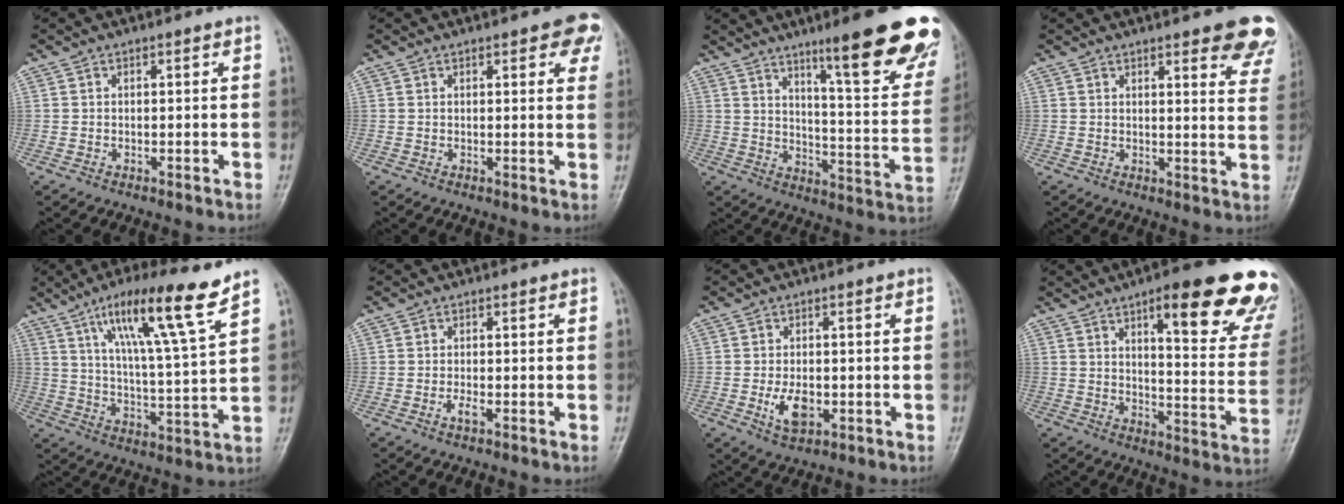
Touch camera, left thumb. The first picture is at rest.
{"total": 6.9, "force": [3.8, 2.5, 5.1], "torque": [-0.032, -0.008, 0.037]}
{"total": 23.7, "force": [14.8, 3.5, 18.1], "torque": [-0.214, -0.074, 0.209]}
{"total": 13.3, "force": [8.9, 3.5, 9.1], "torque": [-0.076, -0.040, 0.090]}
{"total": 15.4, "force": [9.3, 0.8, 12.2], "torque": [-0.204, -0.042, 0.158]}
{"total": 1.6, "force": [-0.6, 0.5, 1.5], "torque": [-0.024, 0.002, -0.009]}
{"total": 5.4, "force": [-1.3, 3.1, 4.2], "torque": [-0.071, -0.003, -0.018]}
{"total": 23.9, "force": [14.9, 6.0, 17.8], "torque": [-0.191, -0.059, 0.185]}